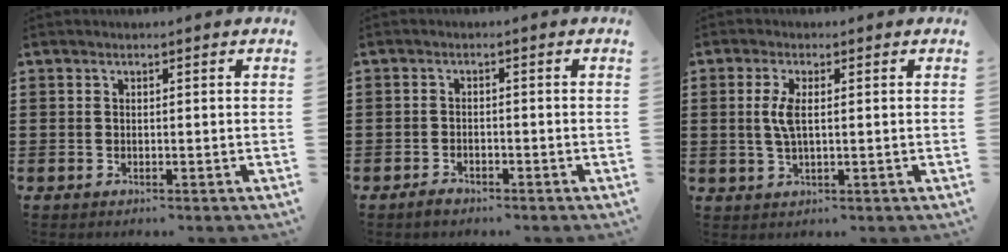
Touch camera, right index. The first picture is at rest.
{"total": 1.5, "force": [-1.3, 0.5, 0.4], "torque": [-0.014, -0.003, -0.026]}
{"total": 3.9, "force": [0.5, 1.3, 3.6], "torque": [-0.088, 0.000, 0.002]}